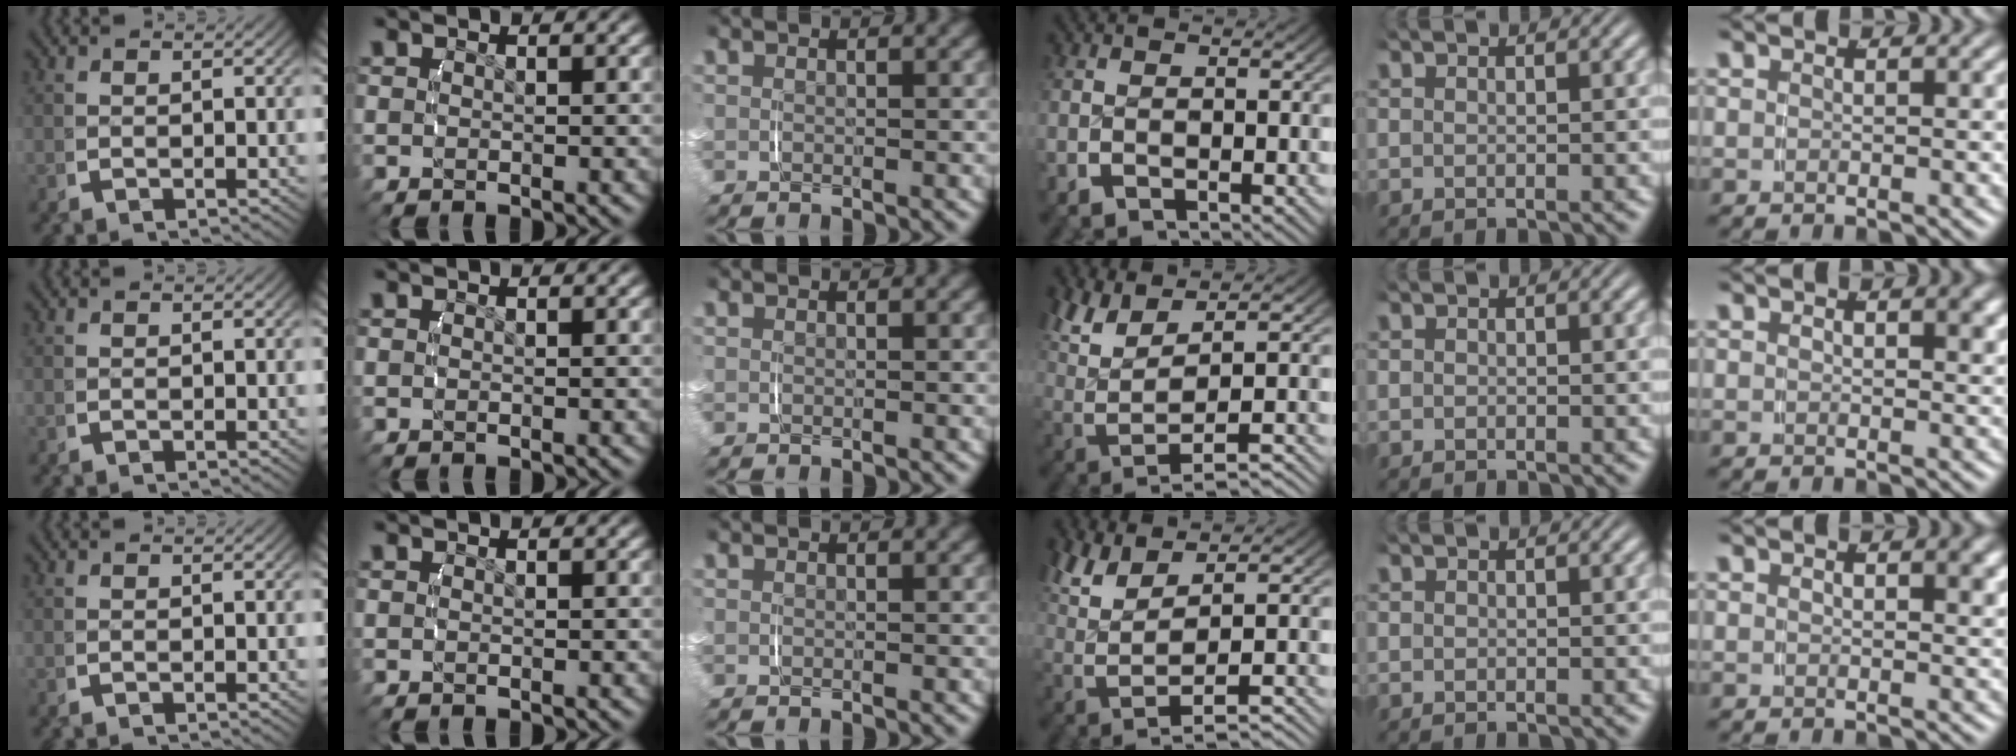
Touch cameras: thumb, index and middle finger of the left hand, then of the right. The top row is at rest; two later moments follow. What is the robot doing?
{"motion": "lift_and_place", "object": "backpack"}